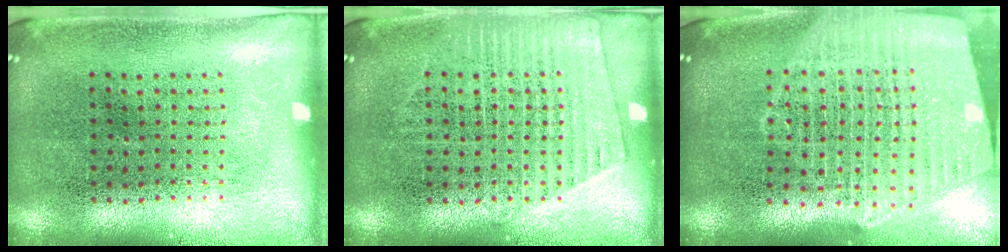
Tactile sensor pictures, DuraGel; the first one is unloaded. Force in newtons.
{"total": 1.7, "press": 1.6, "slide": 0.3}
{"total": 2.4, "press": 2.1, "slide": 1.2}